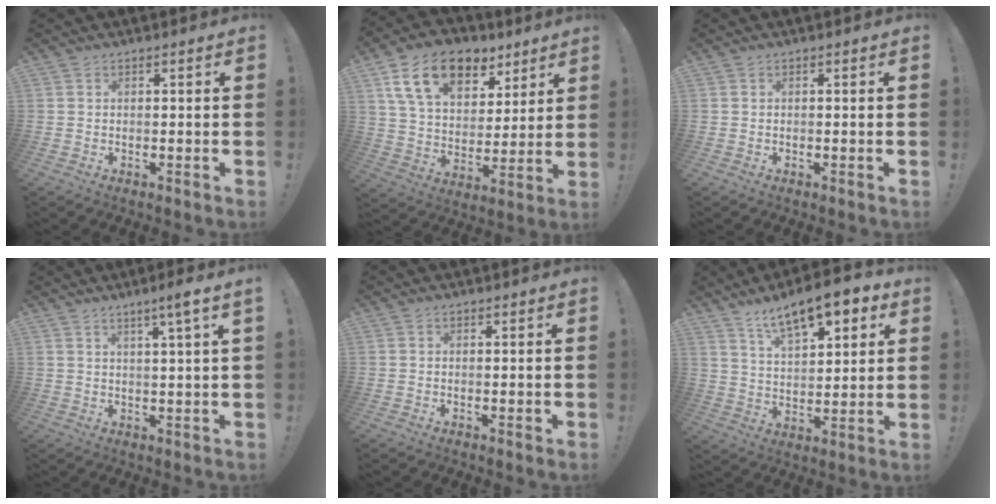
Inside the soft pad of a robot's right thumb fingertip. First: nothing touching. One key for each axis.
{"total": 18.6, "fx": 10.7, "fy": 11.3, "fz": 10.2, "tx": -0.176, "ty": -0.050, "tz": 0.198}
{"total": 0.0}
{"total": 5.5, "fx": 2.9, "fy": -0.9, "fz": 4.6, "tx": -0.060, "ty": -0.018, "tz": 0.038}
{"total": 0.6, "fx": -0.1, "fy": 0.1, "fz": 0.5, "tx": -0.006, "ty": -0.001, "tz": -0.002}
{"total": 13.3, "fx": 9.0, "fy": 5.3, "fz": 8.3, "tx": -0.132, "ty": -0.057, "tz": 0.157}